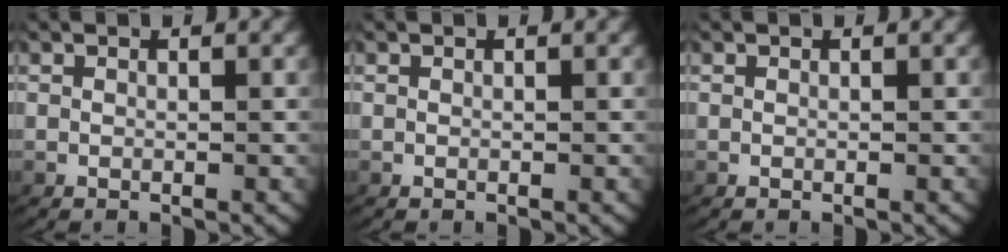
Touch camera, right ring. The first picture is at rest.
{"total": 0.0}
{"total": 0.0}